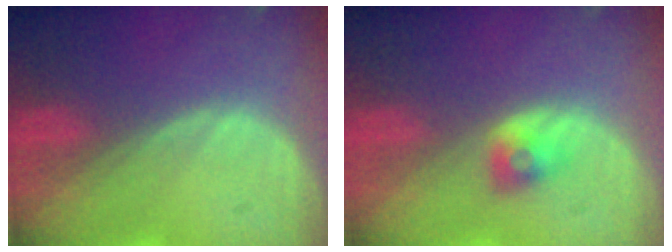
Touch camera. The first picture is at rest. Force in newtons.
{"total": 2.5, "press": 2.3, "slide": 0.9}